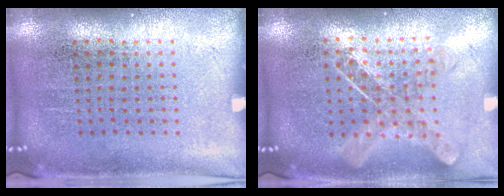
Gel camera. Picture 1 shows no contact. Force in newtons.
{"total": 0.7, "press": 0.7, "slide": 0.1}